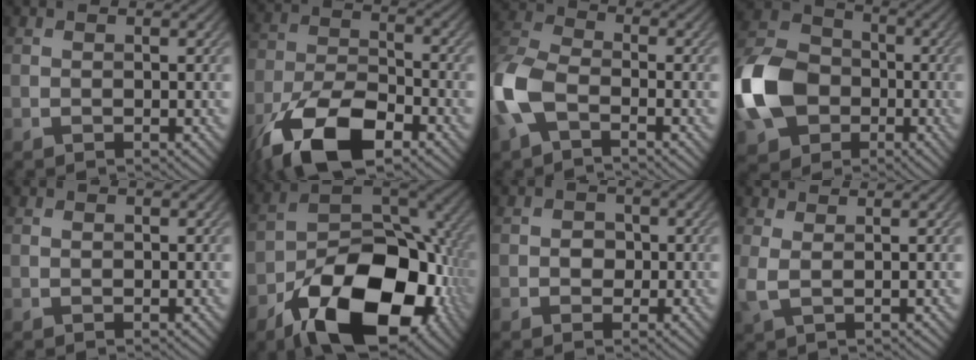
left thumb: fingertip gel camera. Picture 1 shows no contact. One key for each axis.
{"total": 13.5, "fx": -8.3, "fy": 6.1, "fz": 8.8, "tx": -0.185, "ty": -0.016, "tz": -0.170}
{"total": 8.9, "fx": -3.5, "fy": 4.9, "fz": 6.6, "tx": -0.173, "ty": -0.006, "tz": -0.089}
{"total": 14.0, "fx": -3.7, "fy": 10.7, "fz": 8.2, "tx": -0.219, "ty": -0.007, "tz": -0.093}
{"total": 0.5, "fx": 0.2, "fy": 0.3, "fz": 0.4, "tx": -0.004, "ty": 0.000, "tz": 0.003}
{"total": 17.9, "fx": -8.3, "fy": 10.1, "fz": 12.2, "tx": -0.182, "ty": -0.030, "tz": -0.148}
{"total": 2.3, "fx": -0.1, "fy": 2.1, "fz": 0.9, "tx": -0.002, "ty": 0.000, "tz": -0.012}
{"total": 2.4, "fx": 1.2, "fy": 0.3, "fz": 2.0, "tx": -0.041, "ty": 0.005, "tz": 0.022}